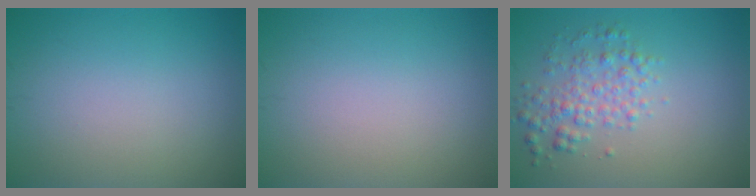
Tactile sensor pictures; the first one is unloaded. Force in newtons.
{"total": 0.0}
{"total": 3.0, "press": 3.0, "slide": 0.0}